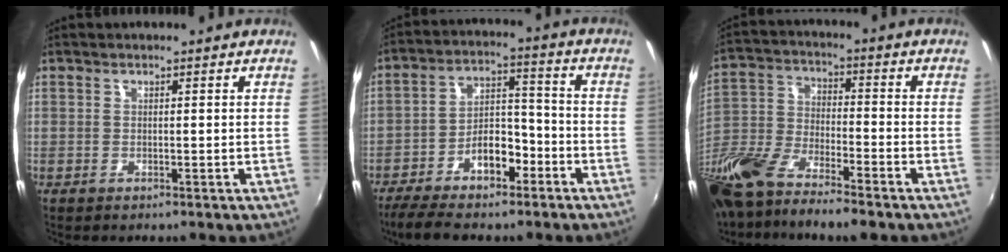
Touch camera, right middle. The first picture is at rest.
{"total": 11.8, "force": [-7.6, 5.2, 7.4], "torque": [-0.145, 0.020, -0.126]}
{"total": 17.5, "force": [-12.6, 5.2, 10.9], "torque": [-0.247, -0.034, -0.243]}